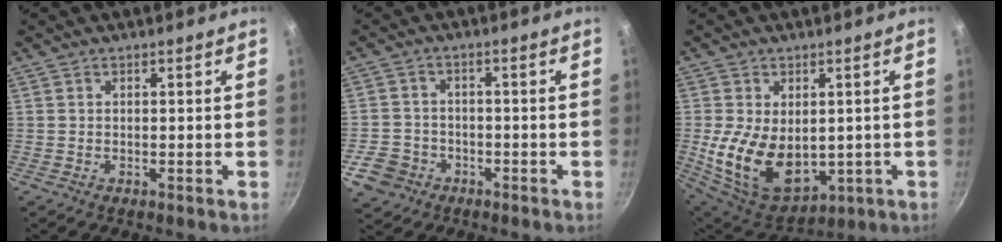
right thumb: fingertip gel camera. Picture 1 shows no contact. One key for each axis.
{"total": 7.0, "fx": -3.3, "fy": 5.7, "fz": 2.4, "tx": -0.037, "ty": 0.030, "tz": -0.055}
{"total": 16.0, "fx": -0.7, "fy": 10.5, "fz": 12.1, "tx": -0.204, "ty": -0.024, "tz": 0.018}